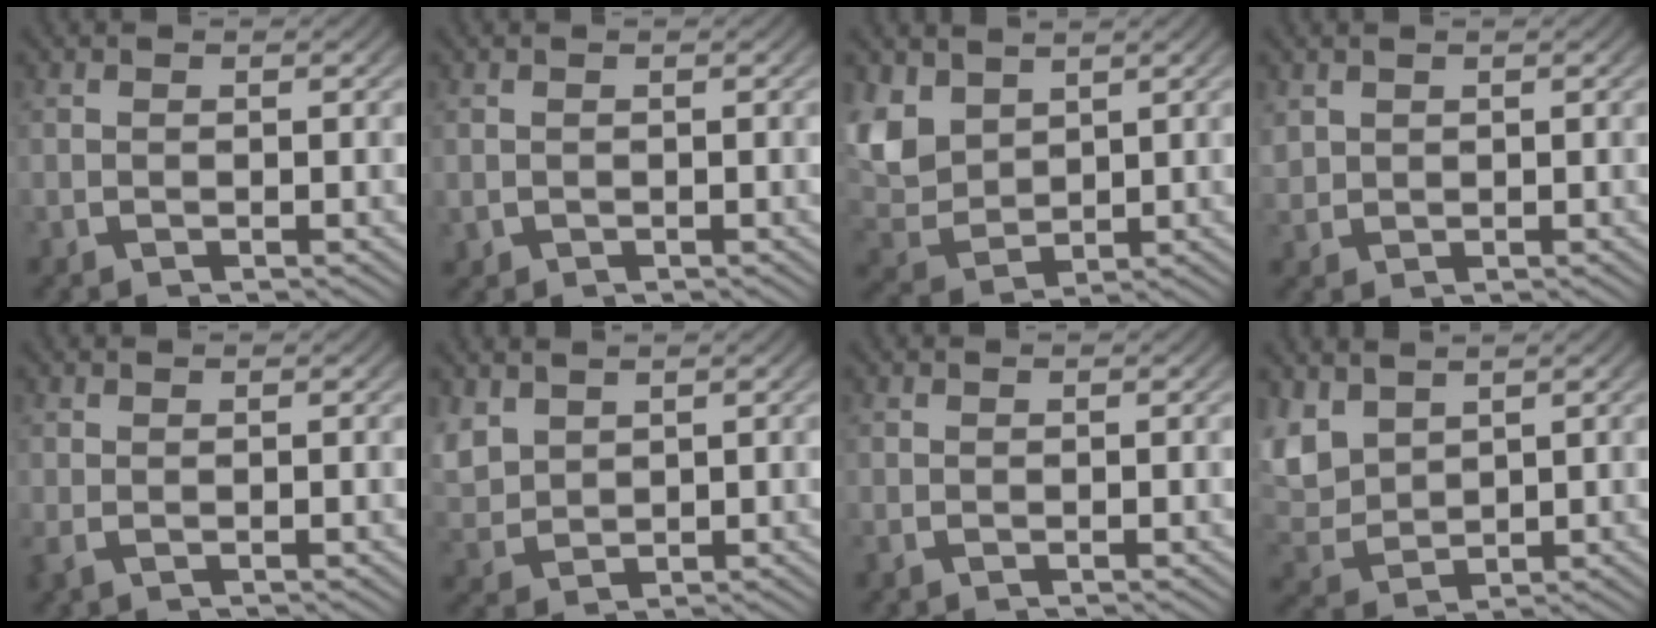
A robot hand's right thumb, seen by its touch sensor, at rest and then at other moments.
{"total": 0.7, "force": [-0.1, 0.7, 0.1], "torque": [-0.006, -0.006, 0.005]}
{"total": 6.6, "force": [1.0, 5.1, 4.1], "torque": [-0.128, -0.029, 0.041]}
{"total": 1.7, "force": [0.9, 1.3, 0.6], "torque": [-0.019, -0.002, 0.025]}
{"total": 0.6, "force": [0.1, 0.3, 0.5], "torque": [-0.015, -0.004, 0.005]}
{"total": 3.4, "force": [1.3, 2.6, 1.8], "torque": [-0.060, -0.012, 0.043]}
{"total": 0.0}
{"total": 6.0, "force": [1.1, 4.6, 3.6], "torque": [-0.114, -0.023, 0.042]}